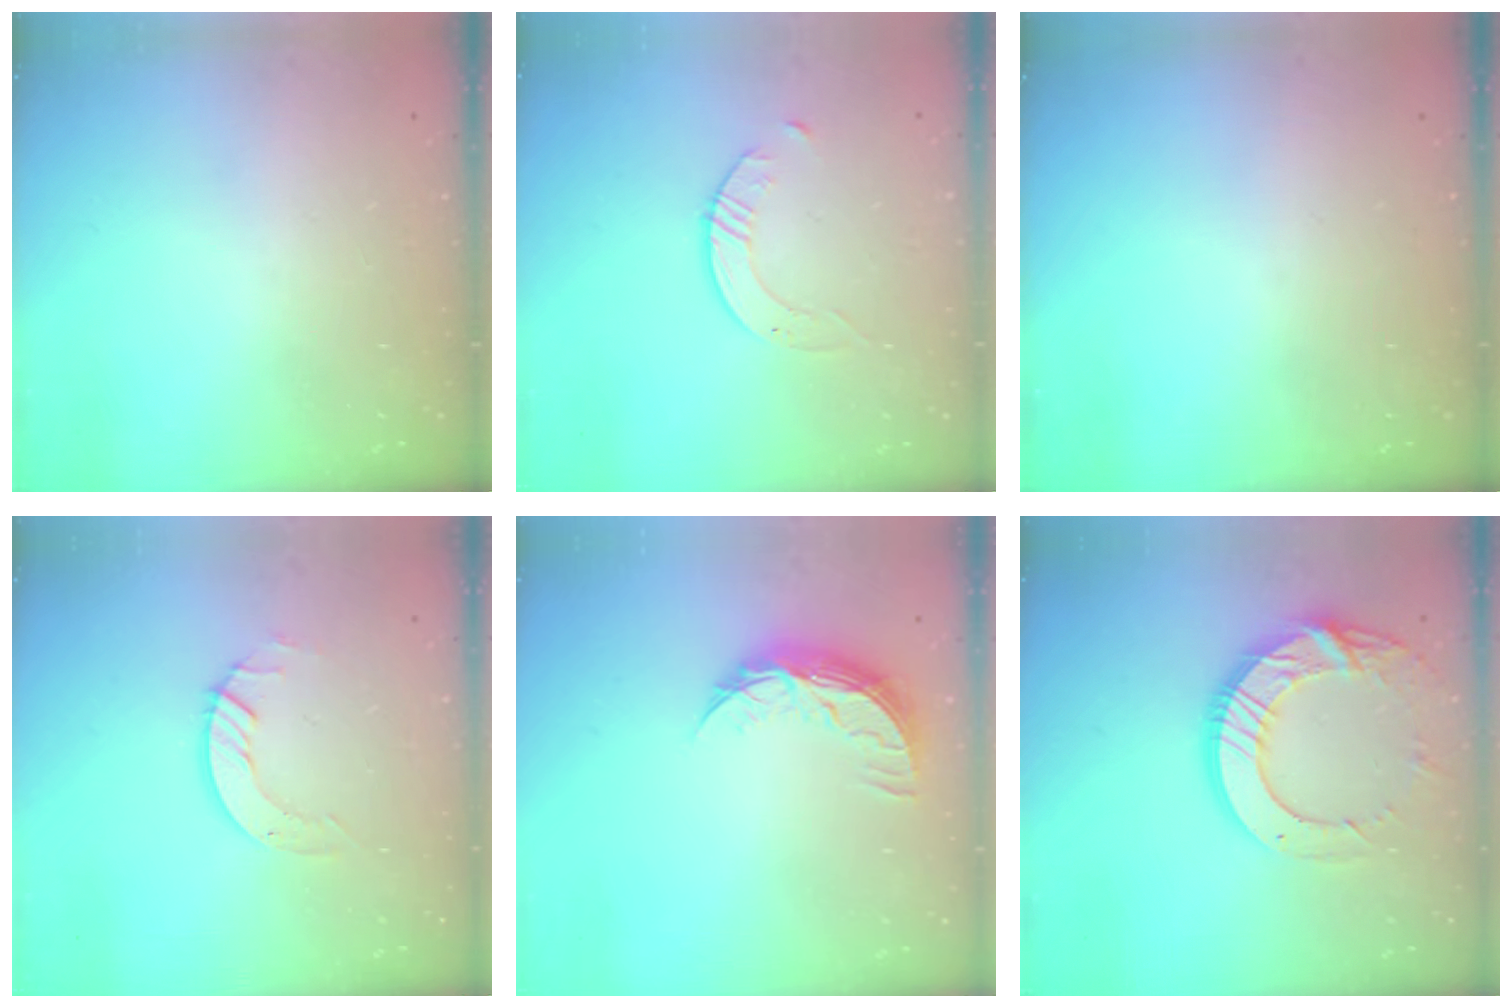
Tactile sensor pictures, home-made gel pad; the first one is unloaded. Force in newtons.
{"total": 2.6, "press": 2.6, "slide": 0.3}
{"total": 0.0}
{"total": 4.5, "press": 4.5, "slide": 0.4}
{"total": 9.0, "press": 9.0, "slide": 0.5}
{"total": 17.1, "press": 17.0, "slide": 1.5}